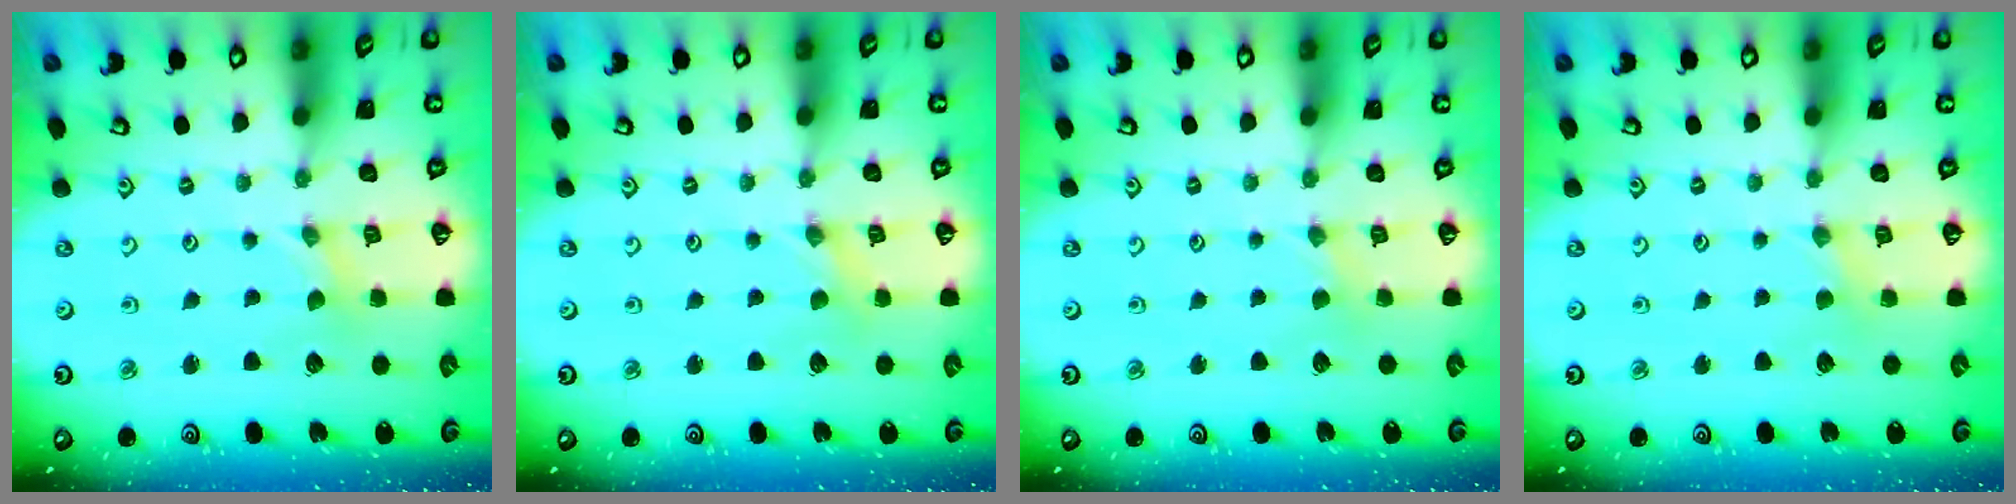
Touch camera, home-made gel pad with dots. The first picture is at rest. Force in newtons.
{"total": 0.6, "press": 0.6, "slide": 0.1}
{"total": 1.3, "press": 1.3, "slide": 0.2}
{"total": 2.7, "press": 2.6, "slide": 0.5}